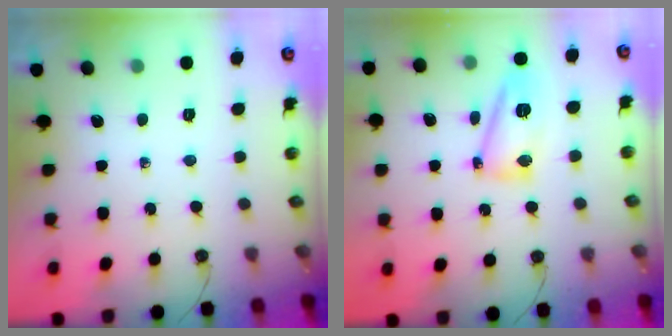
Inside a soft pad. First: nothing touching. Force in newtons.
{"total": 10.5, "press": 10.2, "slide": 2.1}